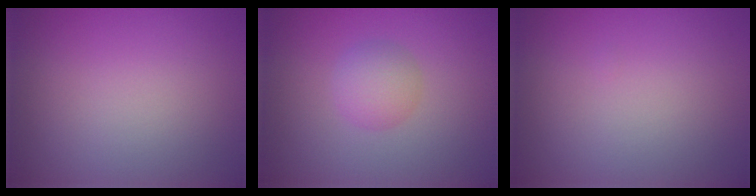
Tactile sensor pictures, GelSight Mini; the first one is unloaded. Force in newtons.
{"total": 2.4, "press": 2.4, "slide": 0.1}
{"total": 0.0}